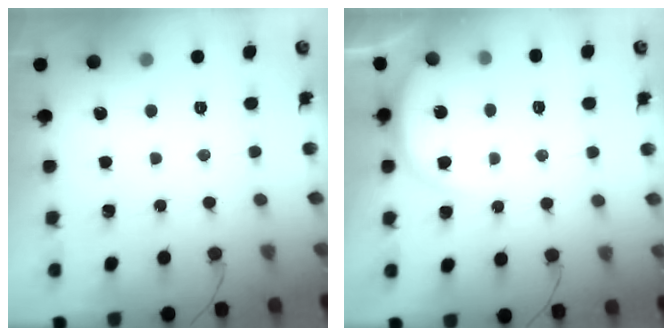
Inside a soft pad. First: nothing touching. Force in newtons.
{"total": 5.2, "press": 5.1, "slide": 0.6}